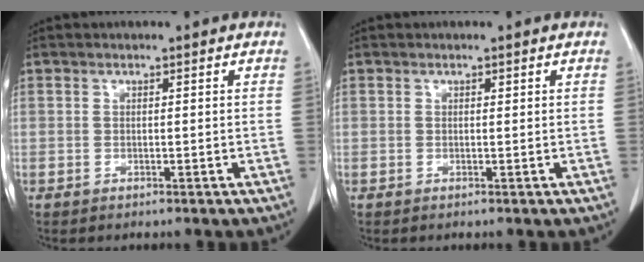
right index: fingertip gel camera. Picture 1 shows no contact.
{"total": 0.0}